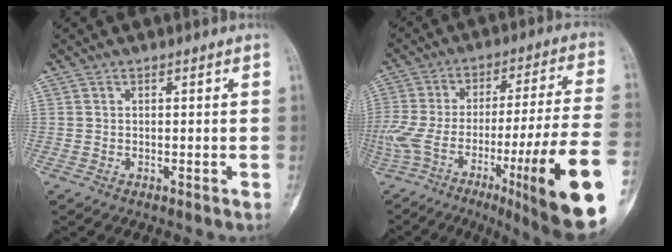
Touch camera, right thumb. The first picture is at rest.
{"total": 28.3, "force": [-10.6, 3.5, 26.0], "torque": [-0.413, 0.037, -0.164]}